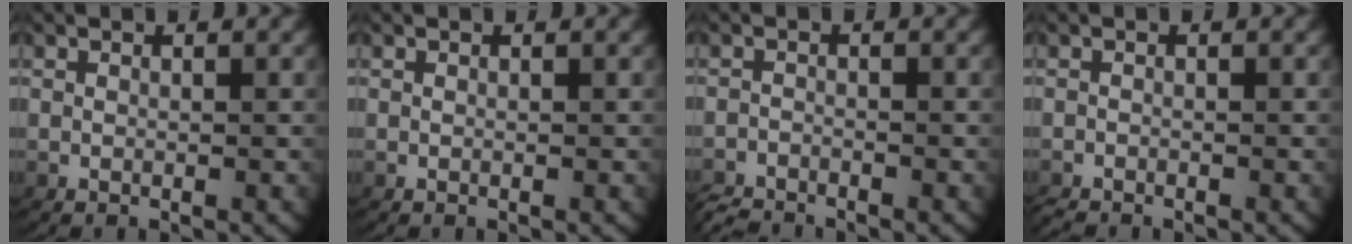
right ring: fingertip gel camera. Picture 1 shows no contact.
{"total": 0.0}
{"total": 2.3, "force": [-2.2, 0.3, -0.1], "torque": [-0.007, -0.016, -0.037]}
{"total": 0.9, "force": [-0.9, 0.0, 0.1], "torque": [-0.011, -0.012, -0.011]}